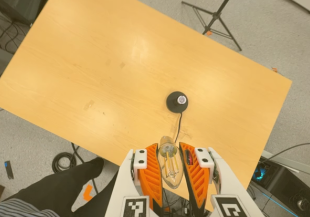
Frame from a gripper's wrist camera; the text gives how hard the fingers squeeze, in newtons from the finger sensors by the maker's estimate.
{"total": 22.9, "left": 24.3, "right": 21.6}